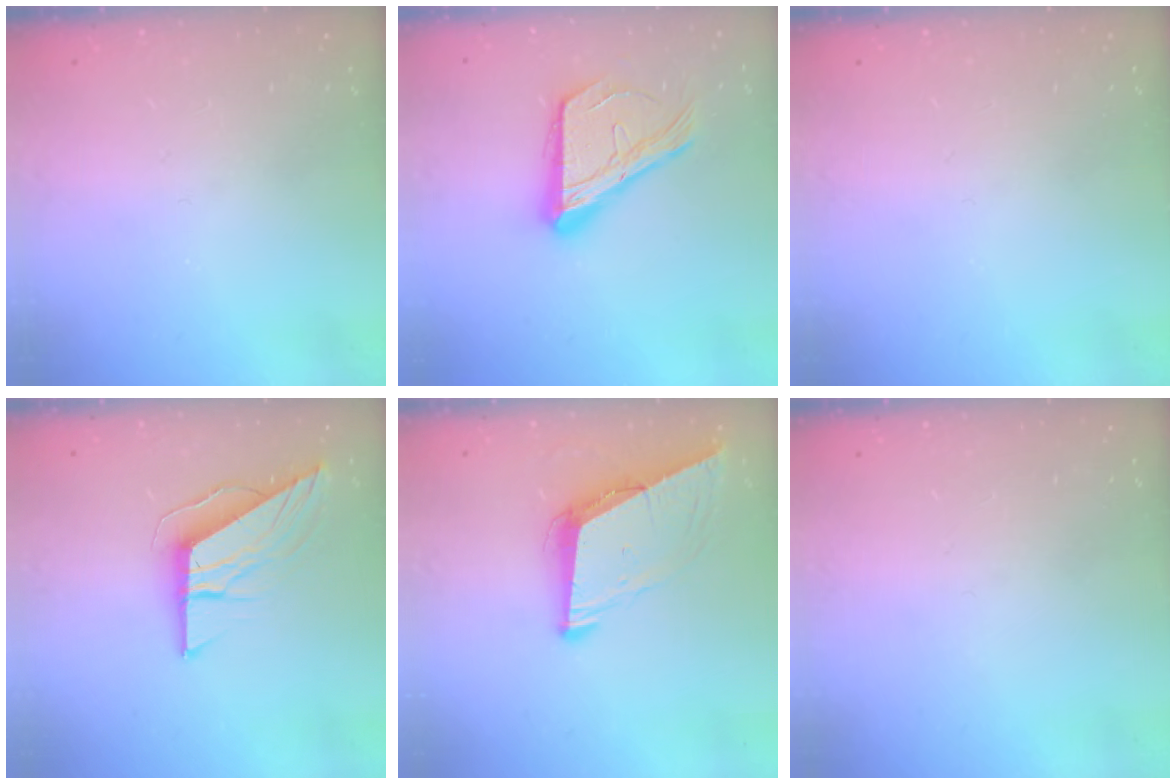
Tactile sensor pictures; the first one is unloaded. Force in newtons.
{"total": 17.3, "press": 17.2, "slide": 1.0}
{"total": 0.0}
{"total": 9.6, "press": 9.6, "slide": 0.5}
{"total": 8.9, "press": 8.2, "slide": 3.5}
{"total": 0.0}